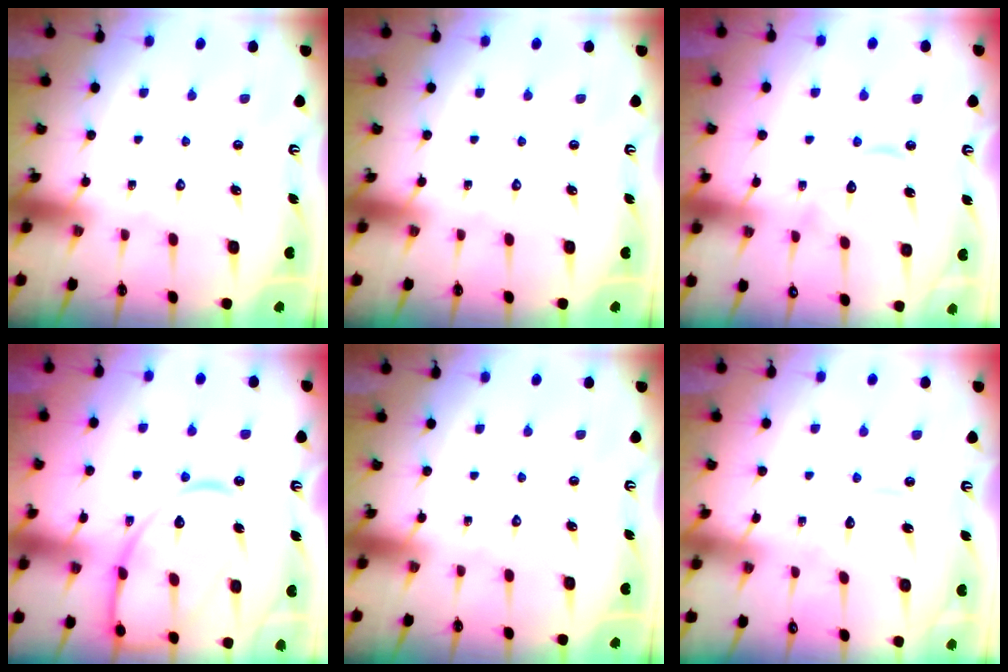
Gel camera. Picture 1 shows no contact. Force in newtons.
{"total": 0.0}
{"total": 8.5, "press": 8.5, "slide": 0.7}
{"total": 14.3, "press": 14.2, "slide": 1.5}
{"total": 0.0}
{"total": 2.8, "press": 2.8, "slide": 0.3}